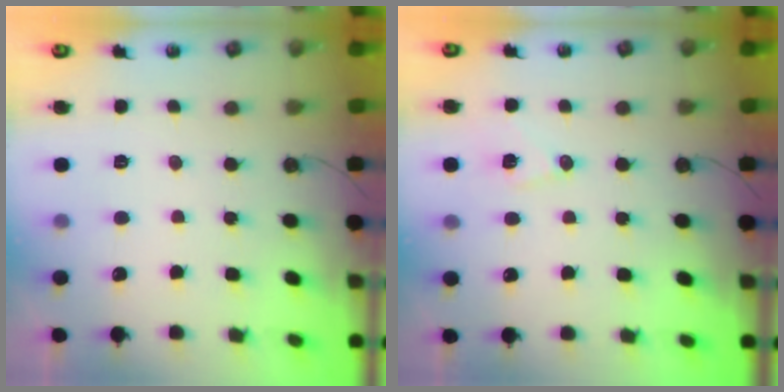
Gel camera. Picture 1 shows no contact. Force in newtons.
{"total": 7.8, "press": 7.4, "slide": 2.5}